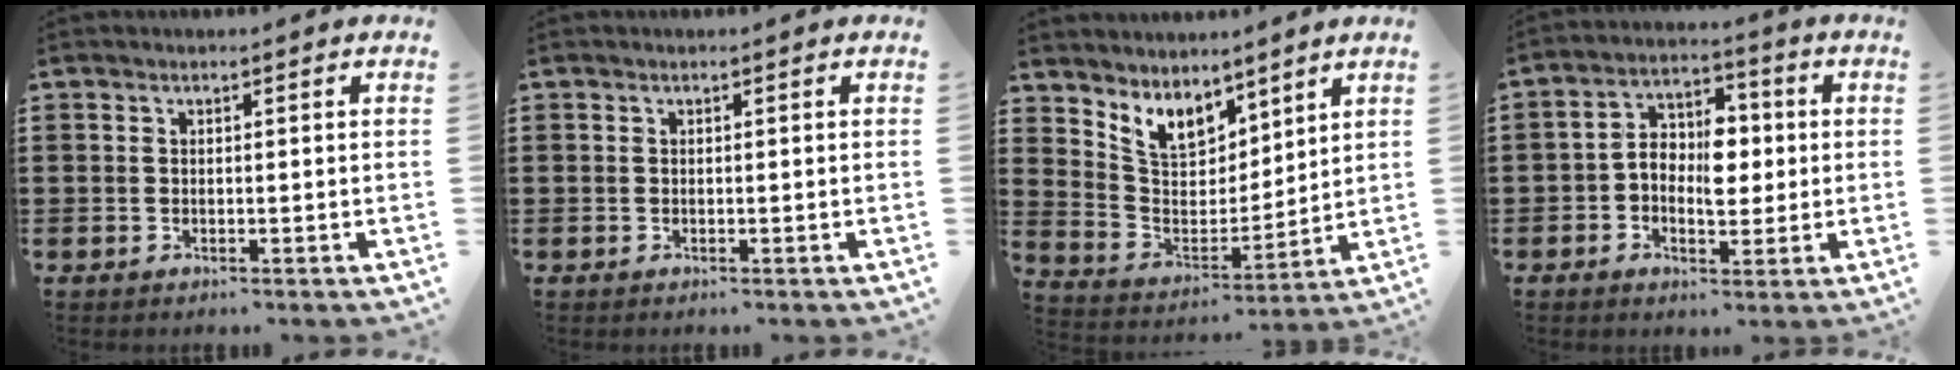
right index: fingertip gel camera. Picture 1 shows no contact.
{"total": 0.0}
{"total": 7.0, "force": [5.8, 3.6, 1.6], "torque": [-0.067, -0.033, 0.109]}
{"total": 6.9, "force": [-0.2, 4.2, 5.4], "torque": [-0.106, 0.006, -0.007]}